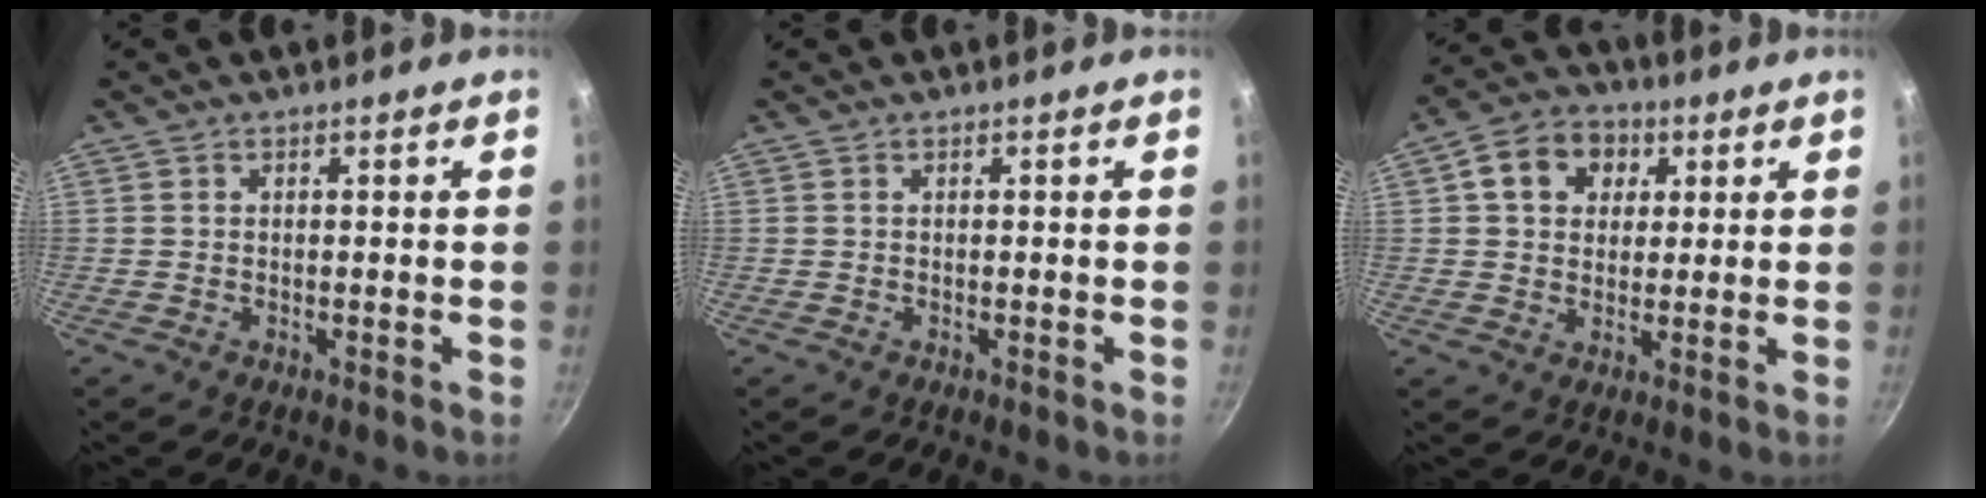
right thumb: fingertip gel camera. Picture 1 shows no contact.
{"total": 0.0}
{"total": 9.7, "force": [3.1, 7.7, 5.0], "torque": [-0.060, 0.006, 0.036]}